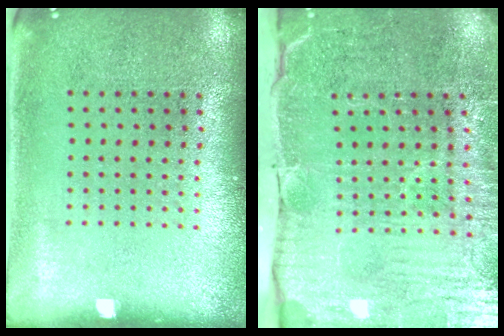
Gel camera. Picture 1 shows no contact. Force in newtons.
{"total": 4.3, "press": 4.0, "slide": 1.6}